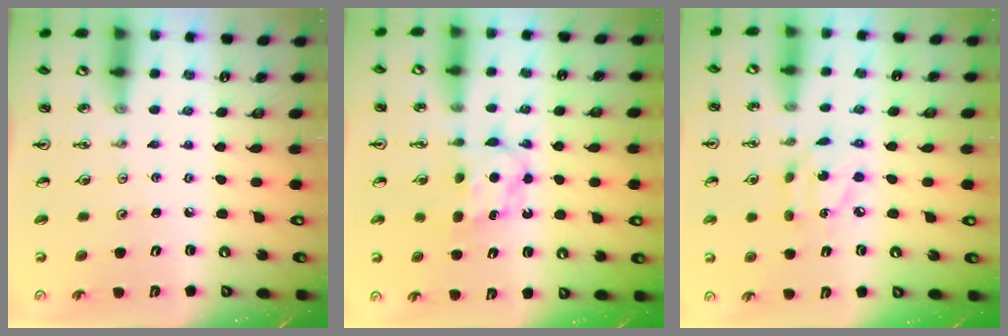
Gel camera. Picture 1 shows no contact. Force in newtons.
{"total": 6.7, "press": 6.7, "slide": 0.3}
{"total": 7.4, "press": 7.4, "slide": 0.3}